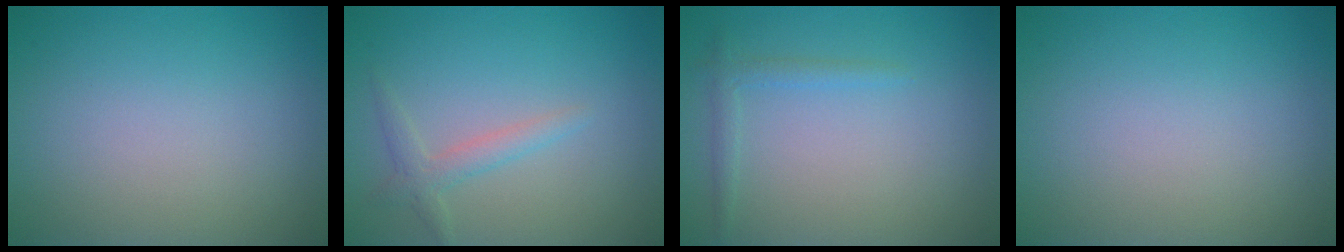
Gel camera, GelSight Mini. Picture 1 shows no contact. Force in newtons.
{"total": 1.9, "press": 1.9, "slide": 0.1}
{"total": 1.3, "press": 1.3, "slide": 0.1}
{"total": 0.0}